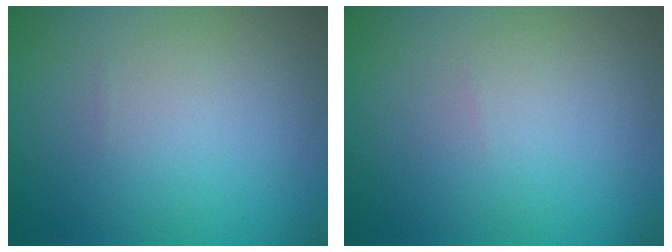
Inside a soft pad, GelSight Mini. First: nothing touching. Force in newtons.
{"total": 0.0}